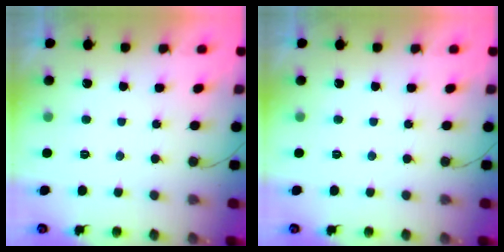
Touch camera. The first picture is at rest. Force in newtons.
{"total": 0.0}